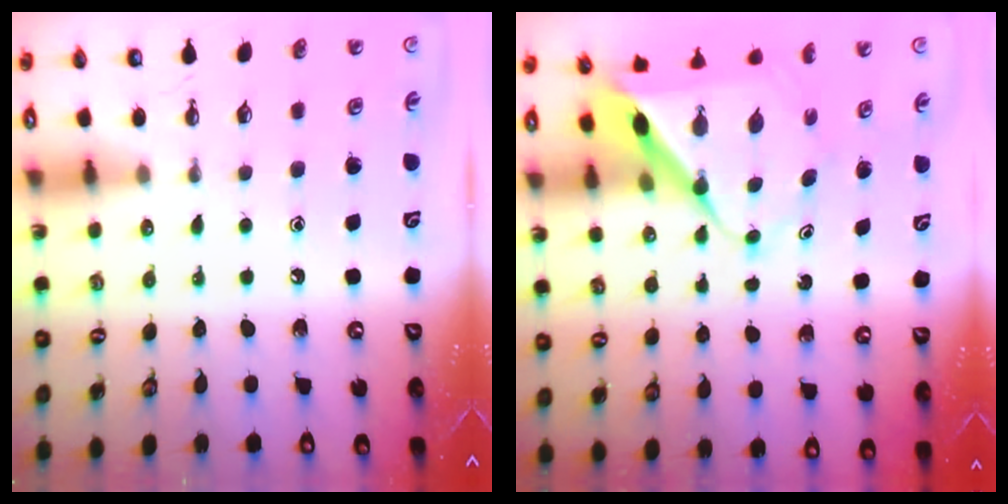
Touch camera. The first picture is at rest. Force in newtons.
{"total": 9.9, "press": 9.8, "slide": 1.0}